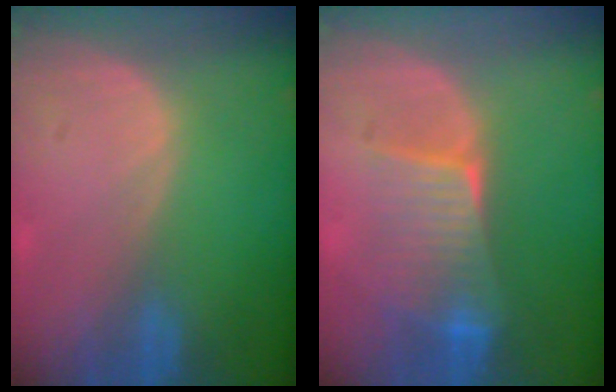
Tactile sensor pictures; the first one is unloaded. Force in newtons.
{"total": 6.5, "press": 6.4, "slide": 1.5}